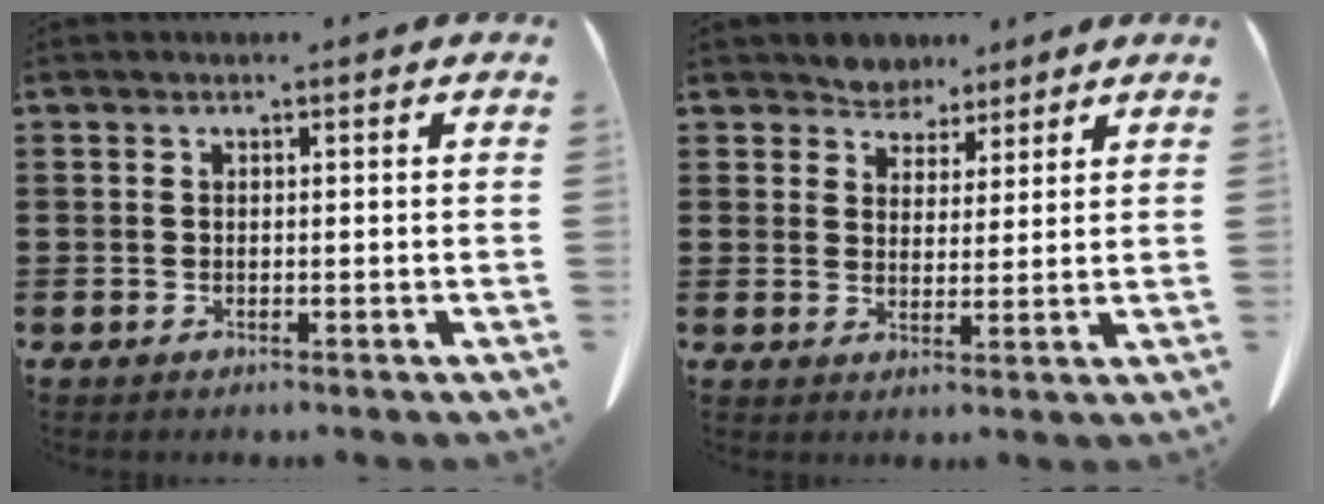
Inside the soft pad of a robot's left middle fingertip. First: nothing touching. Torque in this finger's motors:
{"motor_torque": [-0.03, 0.02, 0.04, 0.01]}